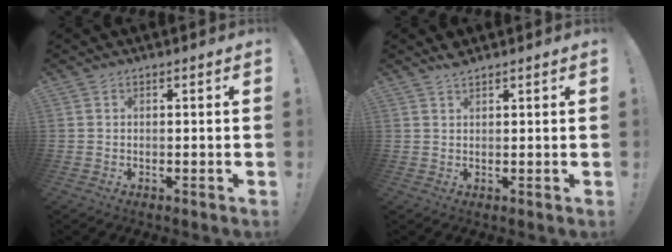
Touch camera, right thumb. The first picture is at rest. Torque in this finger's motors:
{"motor_torque": [-0.08, 0.28, 0.20, 0.01, -0.01]}